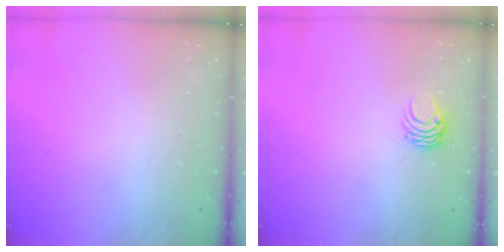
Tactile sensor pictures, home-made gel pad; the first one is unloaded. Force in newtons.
{"total": 4.7, "press": 4.7, "slide": 0.4}